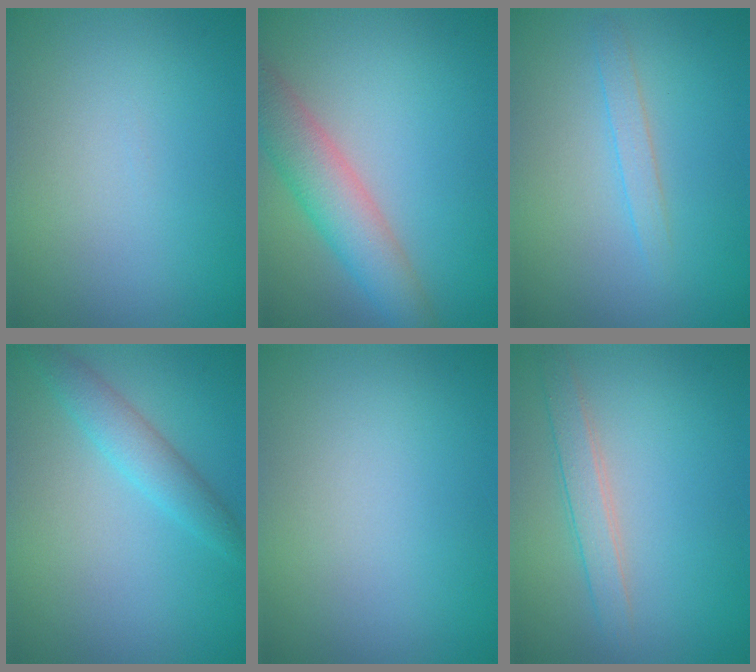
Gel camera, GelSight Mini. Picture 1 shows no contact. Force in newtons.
{"total": 5.4, "press": 5.4, "slide": 0.4}
{"total": 1.4, "press": 1.4, "slide": 0.1}
{"total": 2.6, "press": 2.6, "slide": 0.0}
{"total": 0.0}
{"total": 2.2, "press": 2.2, "slide": 0.1}